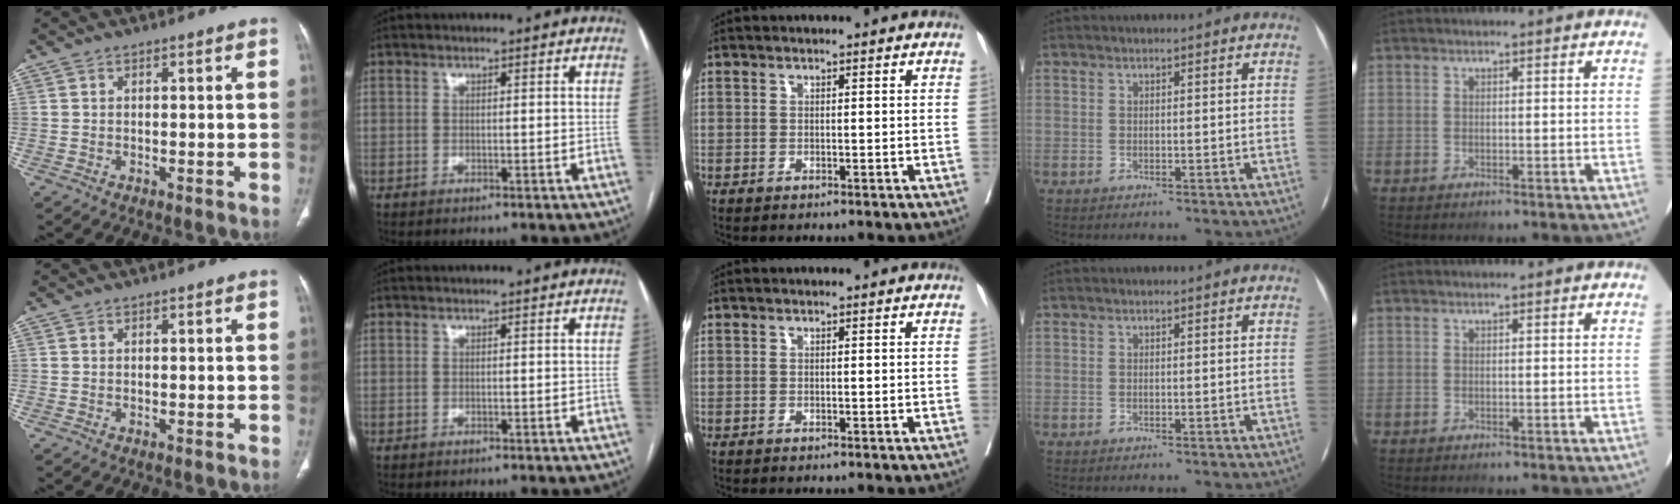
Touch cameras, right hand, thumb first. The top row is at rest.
{}